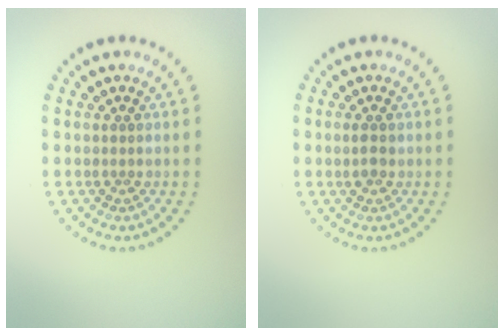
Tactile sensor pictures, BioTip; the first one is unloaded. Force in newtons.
{"total": 1.2, "press": 1.2, "slide": 0.2}